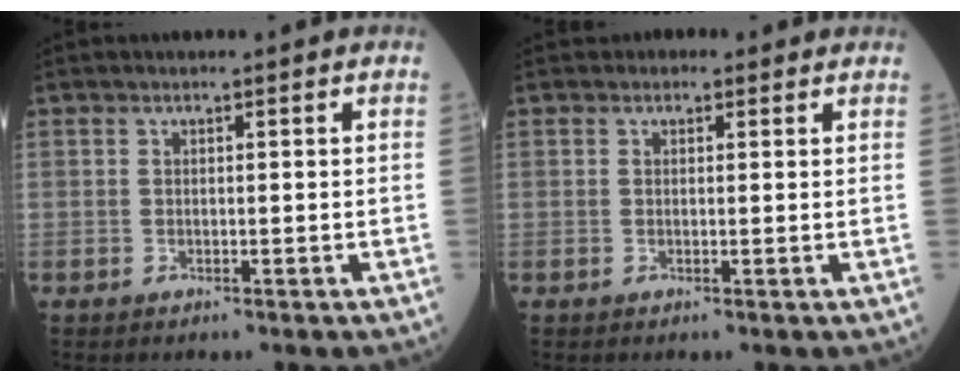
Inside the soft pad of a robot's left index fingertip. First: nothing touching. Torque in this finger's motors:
{"motor_torque": [1.07, -1.07, 0.14, 0.06]}